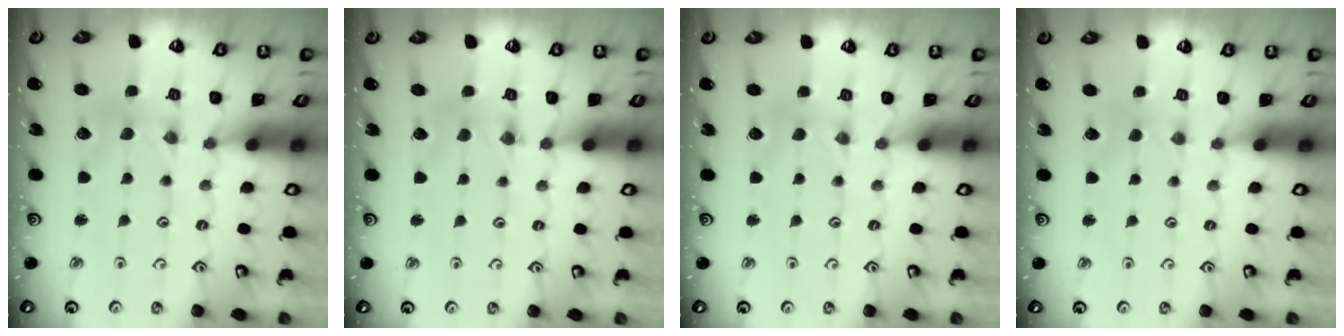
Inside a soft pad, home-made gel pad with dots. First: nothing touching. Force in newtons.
{"total": 1.0, "press": 1.0, "slide": 0.3}
{"total": 0.0}
{"total": 0.0}